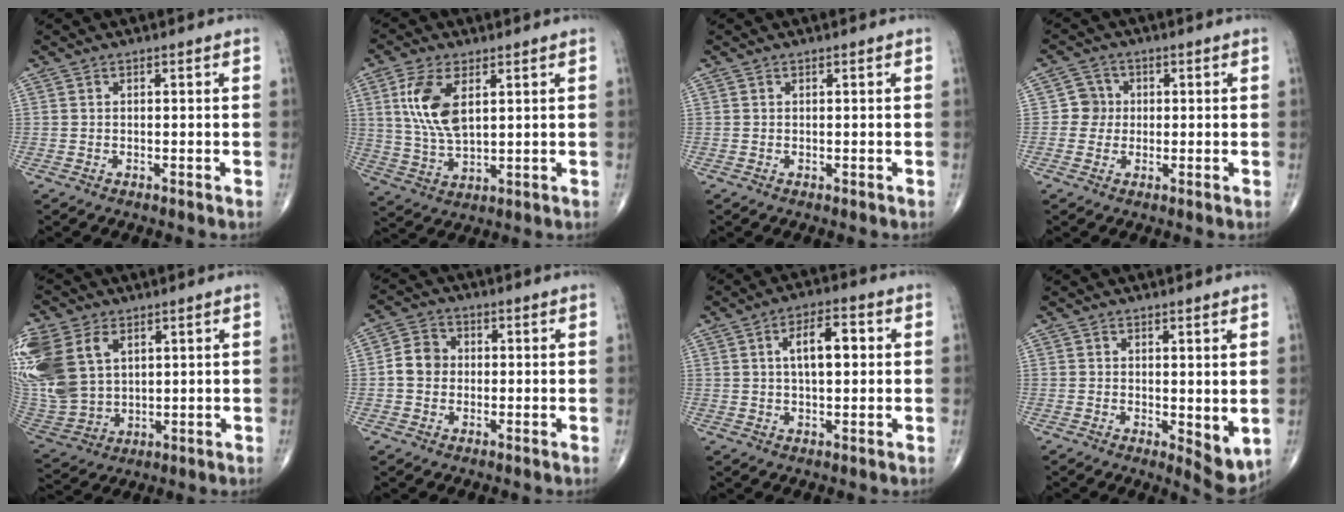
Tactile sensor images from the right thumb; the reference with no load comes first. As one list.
[{"total": 10.6, "force": [3.3, 5.2, 8.6], "torque": [-0.177, -0.011, 0.070]}, {"total": 0.0}, {"total": 3.6, "force": [0.1, 3.6, 0.5], "torque": [0.020, 0.009, -0.006]}, {"total": 21.7, "force": [7.5, 15.0, 13.7], "torque": [-0.344, 0.006, 0.162]}, {"total": 5.1, "force": [-0.2, 4.4, 2.5], "torque": [-0.035, 0.014, -0.012]}, {"total": 7.9, "force": [1.4, 3.6, 6.9], "torque": [-0.102, 0.009, 0.020]}, {"total": 5.3, "force": [0.3, 2.1, 4.9], "torque": [-0.057, -0.017, 0.009]}]